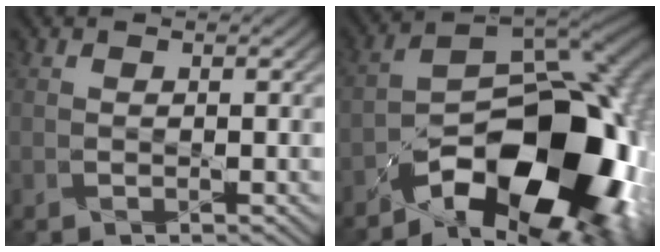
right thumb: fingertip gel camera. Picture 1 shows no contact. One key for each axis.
{"total": 18.2, "fx": -9.0, "fy": 9.3, "fz": 12.8, "tx": -0.177, "ty": -0.026, "tz": -0.143}